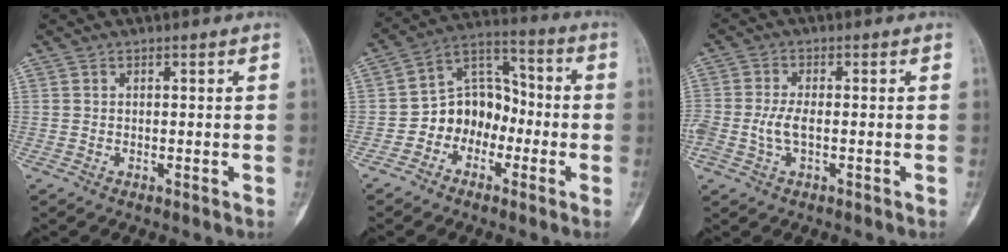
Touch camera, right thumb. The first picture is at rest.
{"total": 10.7, "force": [-3.2, 8.5, 5.6], "torque": [-0.053, 0.058, -0.070]}
{"total": 4.2, "force": [-0.7, 2.0, 3.6], "torque": [-0.088, 0.008, -0.014]}